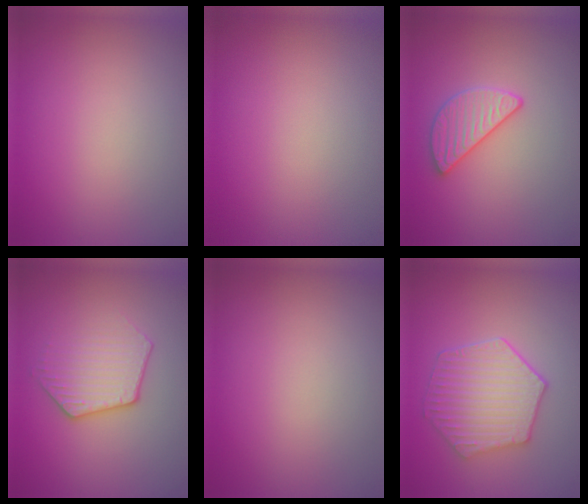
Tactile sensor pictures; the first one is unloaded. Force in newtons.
{"total": 0.0}
{"total": 2.8, "press": 2.7, "slide": 0.7}
{"total": 3.6, "press": 3.1, "slide": 1.8}
{"total": 0.0}
{"total": 5.9, "press": 4.9, "slide": 3.4}